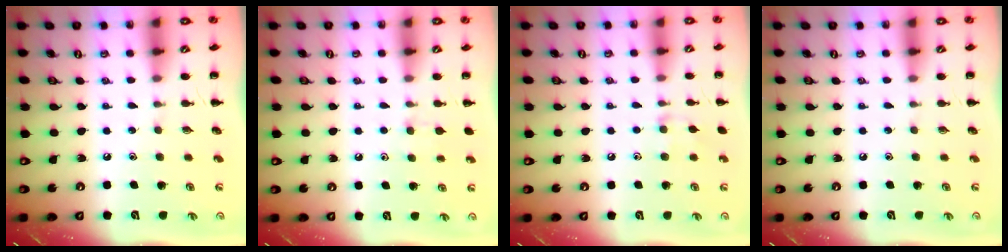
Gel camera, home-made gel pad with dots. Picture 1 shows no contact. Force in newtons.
{"total": 5.6, "press": 5.4, "slide": 1.6}
{"total": 6.6, "press": 6.4, "slide": 1.7}
{"total": 0.0}